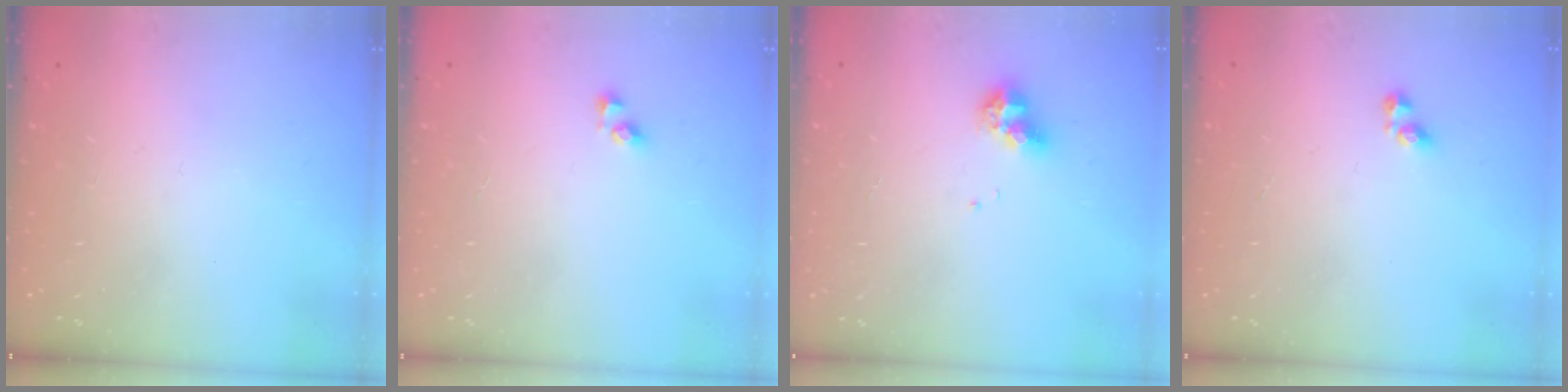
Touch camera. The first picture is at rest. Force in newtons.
{"total": 4.0, "press": 4.0, "slide": 0.4}
{"total": 7.9, "press": 7.9, "slide": 0.4}
{"total": 2.9, "press": 2.9, "slide": 0.4}